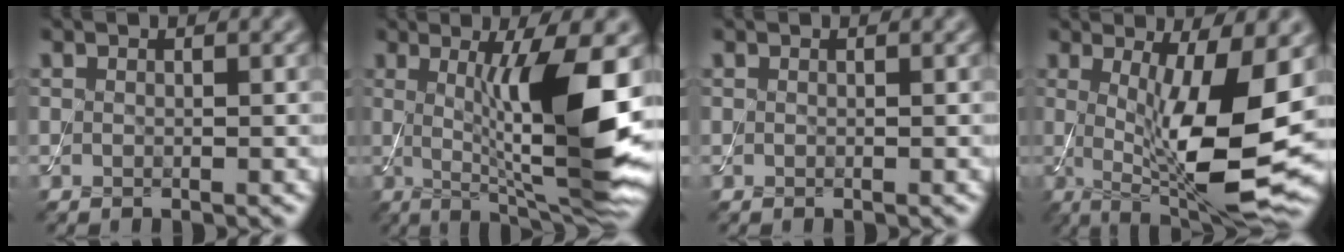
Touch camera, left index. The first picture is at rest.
{"total": 10.6, "force": [0.7, 2.0, 10.4], "torque": [-0.157, -0.013, 0.022]}
{"total": 0.0}
{"total": 11.5, "force": [-0.1, 2.9, 11.1], "torque": [-0.181, -0.021, 0.005]}